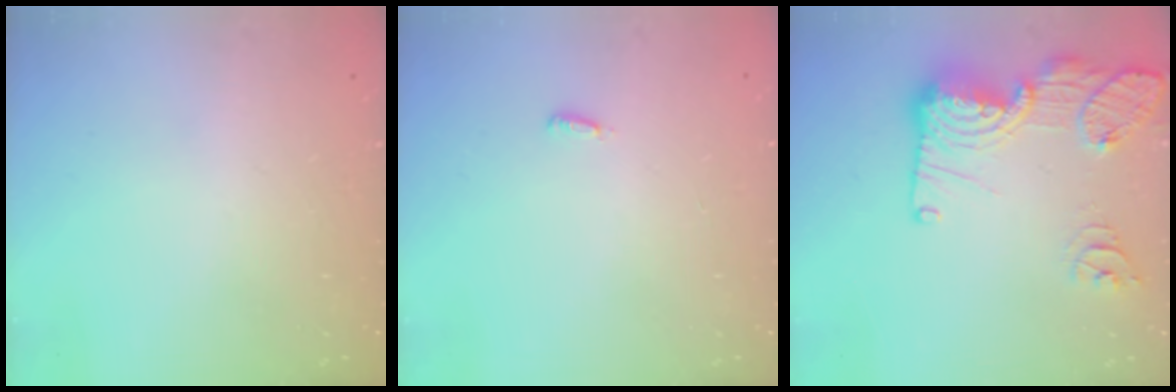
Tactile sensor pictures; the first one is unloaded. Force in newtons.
{"total": 2.9, "press": 2.8, "slide": 0.9}
{"total": 18.4, "press": 18.3, "slide": 1.7}